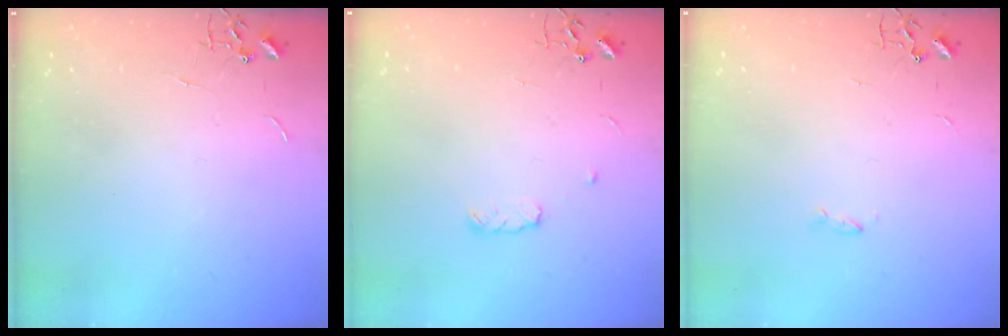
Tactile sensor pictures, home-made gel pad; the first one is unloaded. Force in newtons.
{"total": 5.0, "press": 4.9, "slide": 0.8}
{"total": 1.8, "press": 1.7, "slide": 0.4}